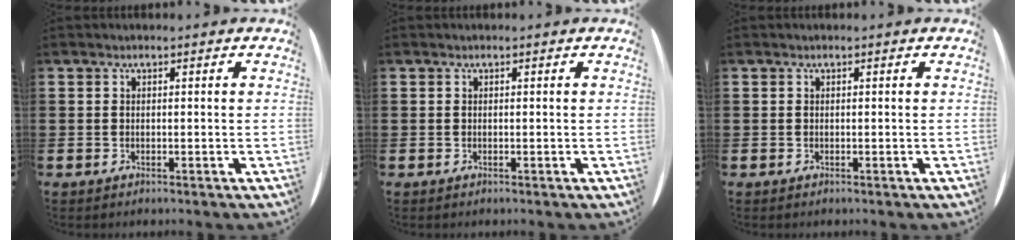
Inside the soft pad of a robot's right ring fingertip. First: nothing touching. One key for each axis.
{"total": 0.0}
{"total": 0.0}